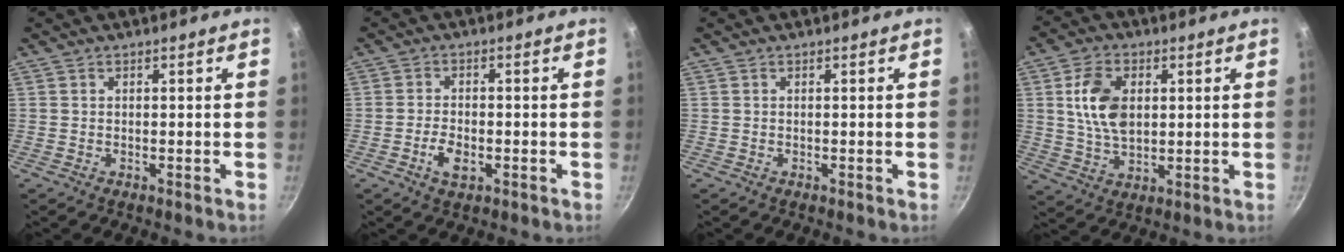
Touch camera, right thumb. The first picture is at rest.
{"total": 4.4, "force": [-1.6, 2.3, 3.3], "torque": [-0.065, 0.009, -0.031]}
{"total": 0.0}
{"total": 10.3, "force": [2.0, 6.5, 7.7], "torque": [-0.131, -0.007, 0.038]}